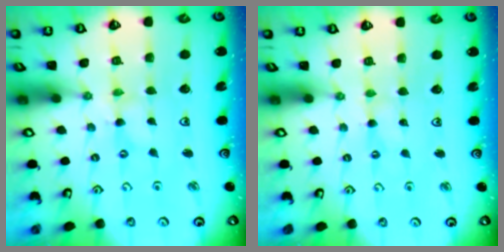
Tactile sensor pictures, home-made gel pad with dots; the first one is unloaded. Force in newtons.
{"total": 1.4, "press": 1.4, "slide": 0.3}